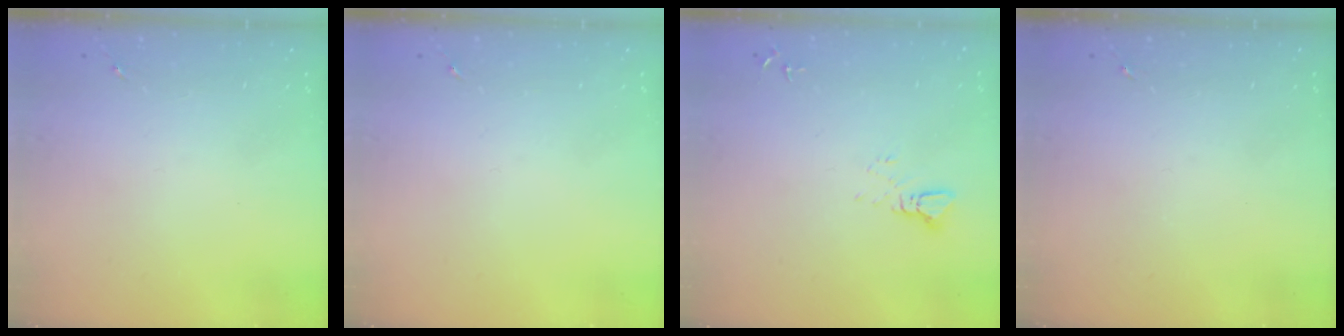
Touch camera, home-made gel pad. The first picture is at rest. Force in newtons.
{"total": 0.0}
{"total": 2.5, "press": 2.5, "slide": 0.1}
{"total": 0.0}